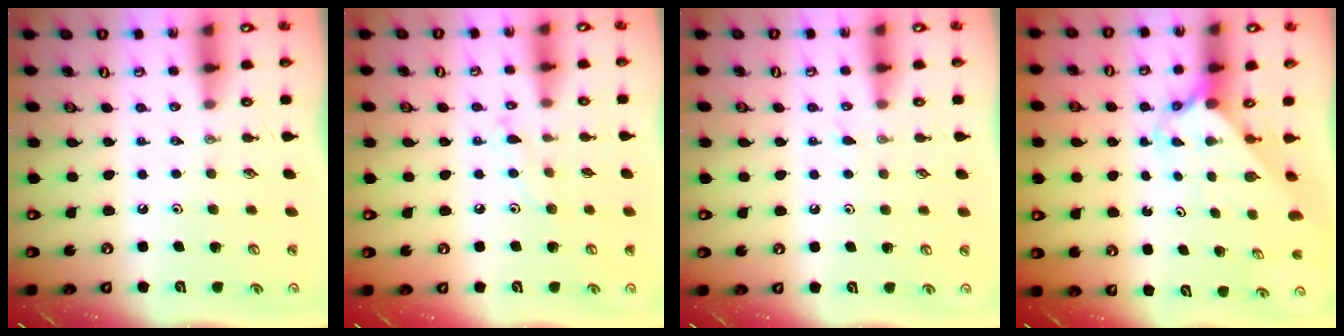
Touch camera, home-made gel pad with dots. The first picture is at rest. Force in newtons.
{"total": 7.0, "press": 7.0, "slide": 0.3}
{"total": 4.6, "press": 4.6, "slide": 0.5}
{"total": 2.4, "press": 2.3, "slide": 0.2}